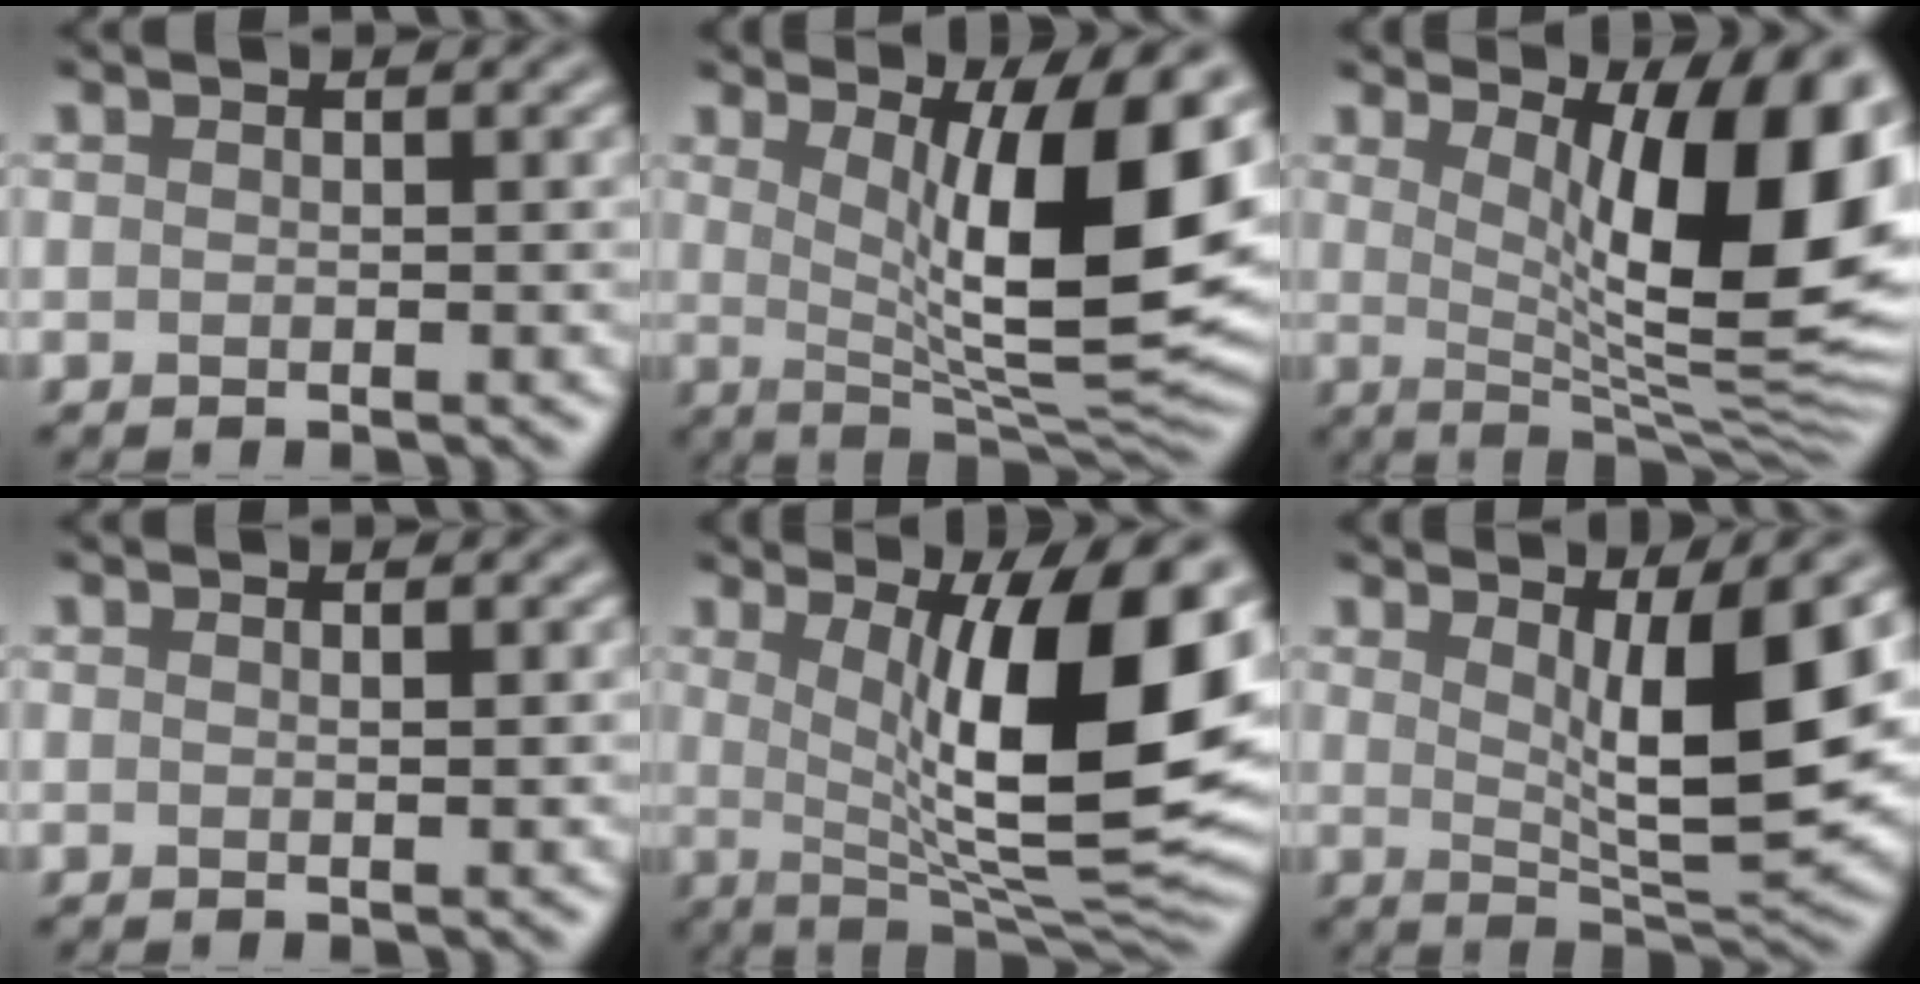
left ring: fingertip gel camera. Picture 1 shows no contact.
{"total": 12.4, "force": [2.7, 3.2, 11.6], "torque": [-0.162, -0.013, 0.049]}
{"total": 14.3, "force": [3.5, 4.3, 13.2], "torque": [-0.147, -0.008, 0.055]}
{"total": 0.5, "force": [0.3, 0.1, 0.5], "torque": [-0.003, 0.001, 0.004]}
{"total": 13.6, "force": [2.1, 3.6, 13.0], "torque": [-0.170, -0.009, 0.037]}
{"total": 8.7, "force": [1.9, 1.9, 8.2], "torque": [-0.118, -0.011, 0.036]}